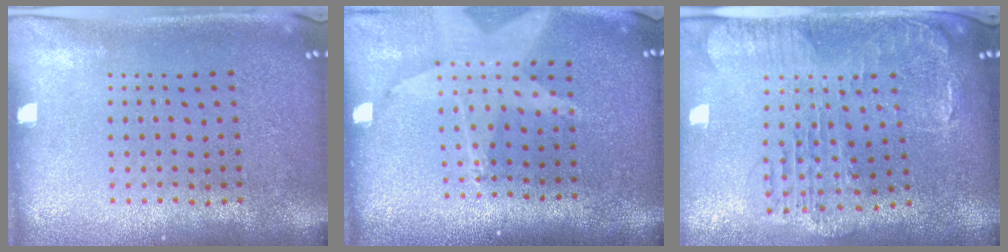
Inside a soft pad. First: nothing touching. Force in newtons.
{"total": 2.0, "press": 1.5, "slide": 1.2}
{"total": 1.7, "press": 1.6, "slide": 0.6}